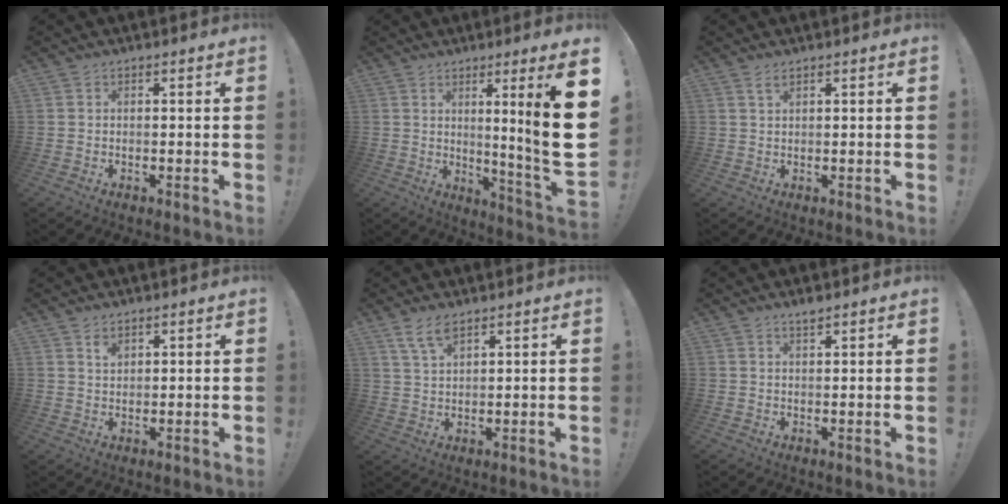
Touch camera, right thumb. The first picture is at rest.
{"total": 14.2, "force": [3.2, -1.4, 13.8], "torque": [-0.197, -0.044, 0.034]}
{"total": 1.9, "force": [1.3, 0.6, 1.2], "torque": [-0.021, -0.002, 0.023]}
{"total": 2.2, "force": [1.6, 1.2, 0.8], "torque": [0.006, -0.015, 0.025]}
{"total": 5.7, "force": [4.0, 2.1, 3.4], "torque": [-0.060, -0.016, 0.074]}
{"total": 1.8, "force": [1.6, 0.2, 0.9], "torque": [-0.004, -0.010, 0.026]}